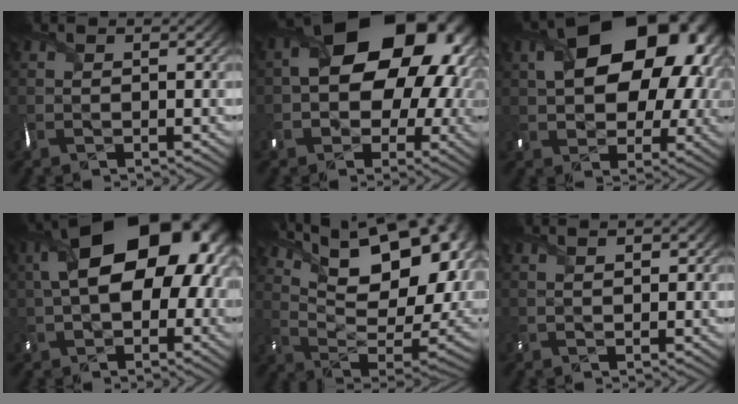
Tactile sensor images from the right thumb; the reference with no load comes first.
{"total": 16.7, "force": [1.6, 11.9, 11.6], "torque": [-0.151, -0.008, 0.027]}
{"total": 17.1, "force": [3.6, 11.4, 12.2], "torque": [-0.168, 0.001, 0.067]}
{"total": 17.6, "force": [3.0, 10.8, 13.7], "torque": [-0.200, 0.015, 0.044]}
{"total": 21.1, "force": [9.9, 10.0, 15.7], "torque": [-0.239, 0.036, 0.176]}
{"total": 2.0, "force": [0.9, 0.8, 1.6], "torque": [-0.030, 0.003, 0.015]}